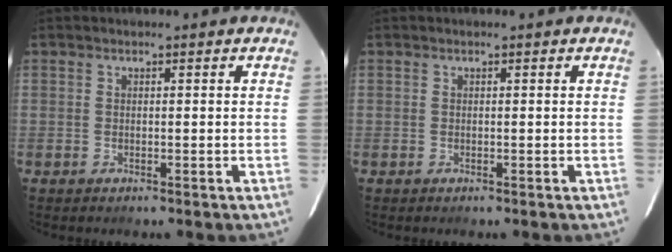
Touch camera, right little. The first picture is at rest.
{"total": 0.0}